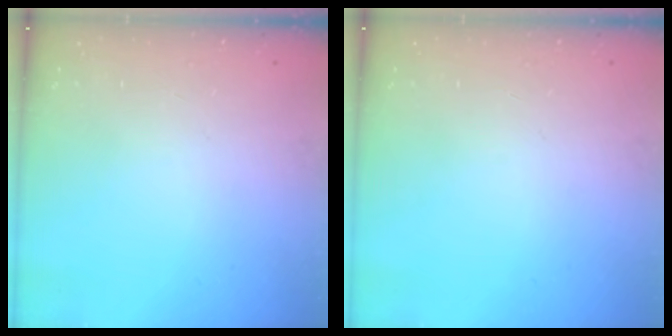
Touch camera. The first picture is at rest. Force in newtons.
{"total": 0.0}